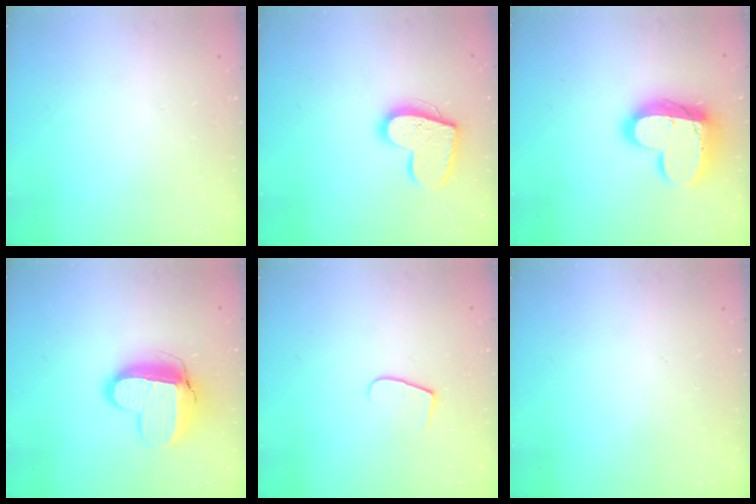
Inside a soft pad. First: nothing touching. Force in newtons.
{"total": 14.8, "press": 14.8, "slide": 1.0}
{"total": 17.8, "press": 17.8, "slide": 1.3}
{"total": 13.3, "press": 13.3, "slide": 1.0}
{"total": 5.5, "press": 5.5, "slide": 0.5}
{"total": 0.0}